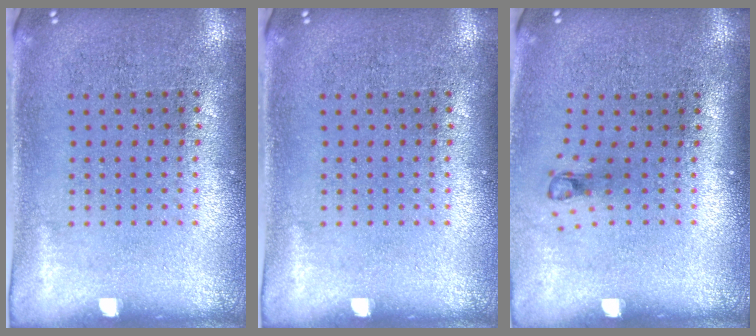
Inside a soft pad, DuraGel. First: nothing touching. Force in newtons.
{"total": 0.0}
{"total": 0.7, "press": 0.3, "slide": 0.6}